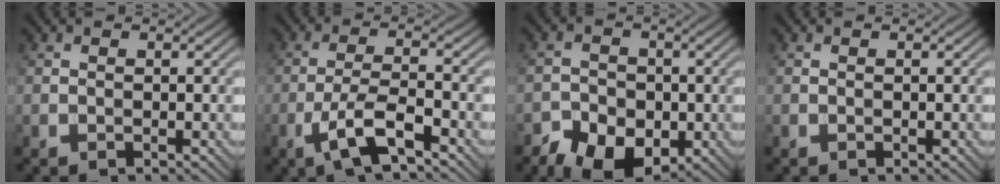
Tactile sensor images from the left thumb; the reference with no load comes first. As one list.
[{"total": 6.9, "force": [-3.8, 1.7, 5.5], "torque": [-0.113, 0.004, -0.078]}, {"total": 8.4, "force": [-4.8, 5.9, 3.5], "torque": [-0.045, -0.017, -0.089]}, {"total": 0.0}]